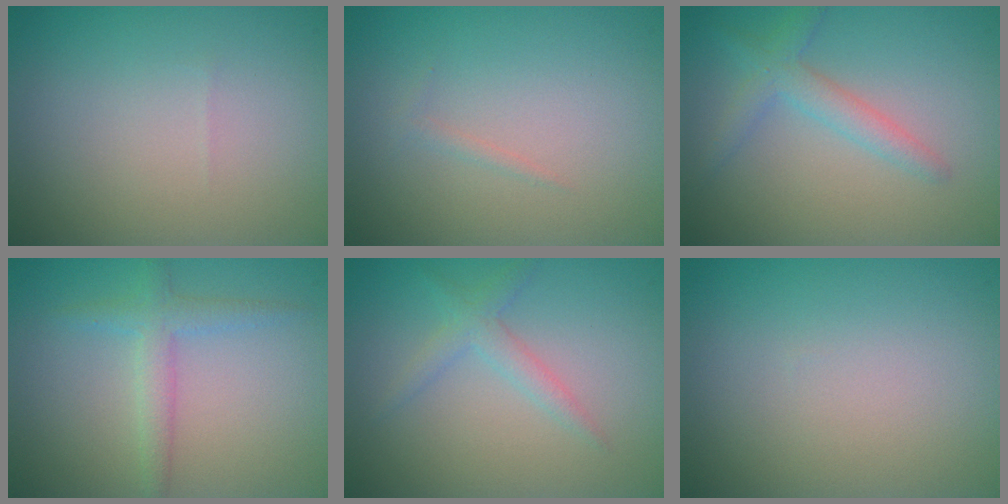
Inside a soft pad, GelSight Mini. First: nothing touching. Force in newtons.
{"total": 0.6, "press": 0.5, "slide": 0.1}
{"total": 2.4, "press": 2.4, "slide": 0.2}
{"total": 2.3, "press": 2.3, "slide": 0.1}
{"total": 1.9, "press": 1.9, "slide": 0.0}
{"total": 0.0}